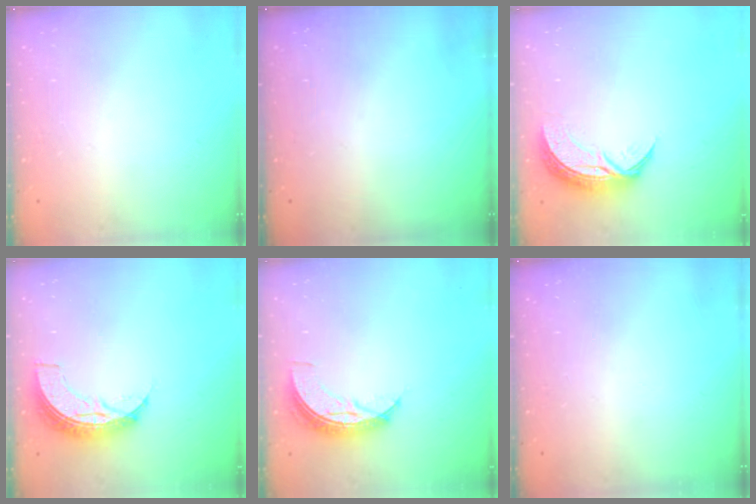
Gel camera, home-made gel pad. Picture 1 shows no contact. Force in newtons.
{"total": 0.0}
{"total": 10.1, "press": 10.1, "slide": 0.3}
{"total": 8.3, "press": 8.3, "slide": 0.4}
{"total": 7.9, "press": 7.9, "slide": 0.4}
{"total": 0.0}